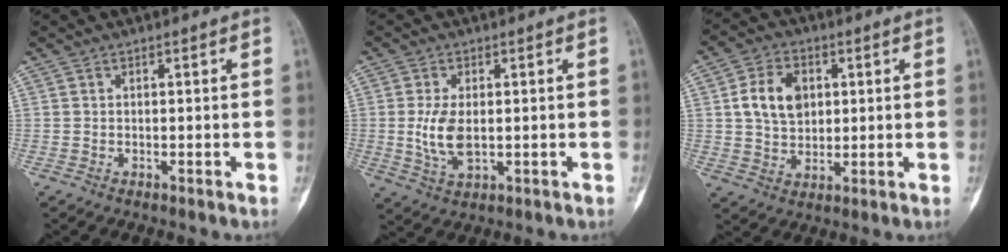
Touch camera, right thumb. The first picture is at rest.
{"total": 6.7, "force": [-0.1, 3.5, 5.7], "torque": [-0.120, -0.011, 0.003]}
{"total": 9.5, "force": [2.1, 6.9, 6.2], "torque": [-0.090, -0.003, 0.039]}